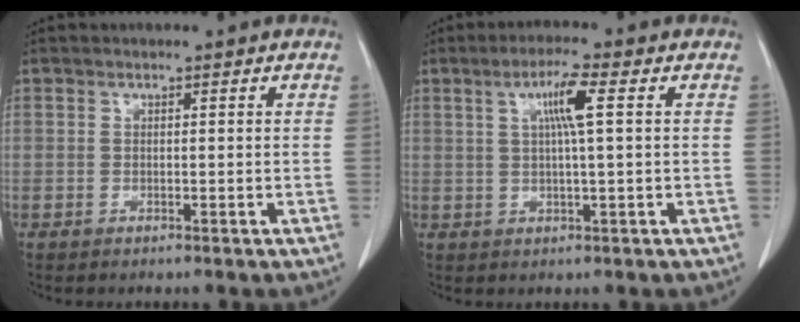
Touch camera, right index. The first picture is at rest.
{"total": 5.9, "force": [1.6, 0.4, 5.7], "torque": [-0.104, 0.005, 0.030]}